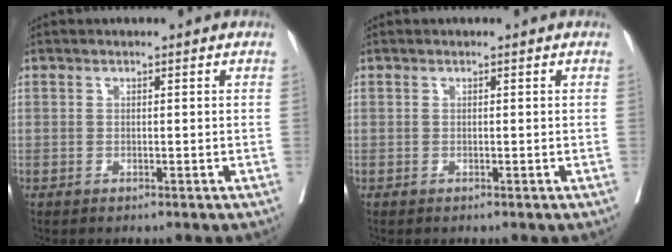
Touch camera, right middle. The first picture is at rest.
{"total": 0.0}